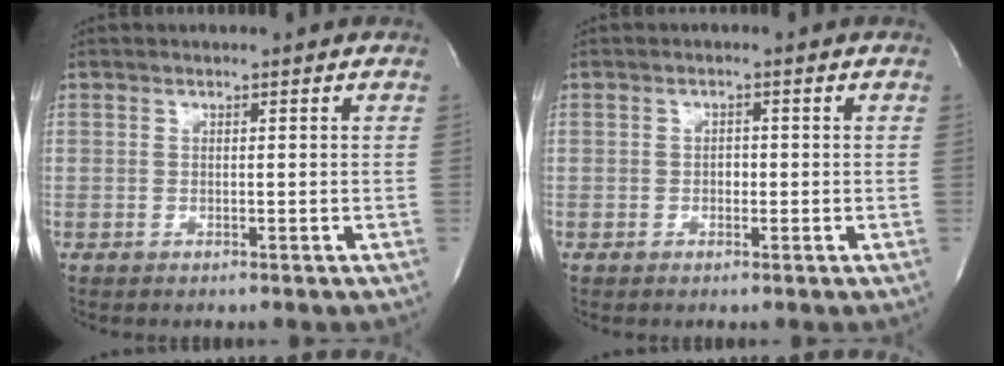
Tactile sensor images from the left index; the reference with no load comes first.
{"total": 1.1, "force": [-0.3, 0.8, 0.7], "torque": [-0.010, 0.002, -0.006]}